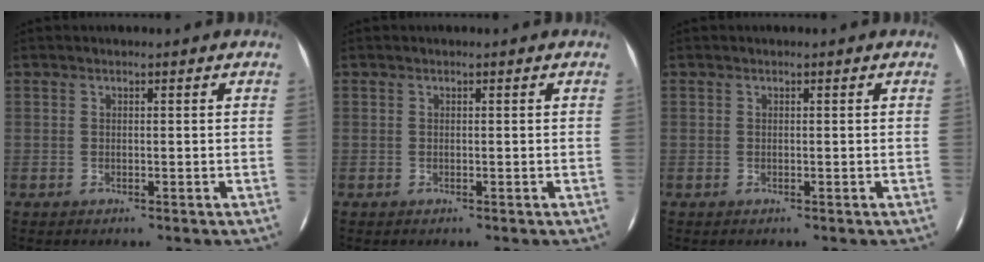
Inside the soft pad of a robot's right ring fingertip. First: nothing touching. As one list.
[{"total": 0.0}, {"total": 0.0}]